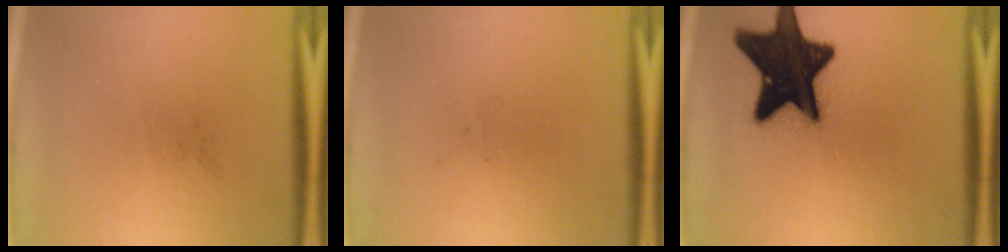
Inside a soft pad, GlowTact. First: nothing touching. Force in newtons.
{"total": 0.0}
{"total": 20.0}